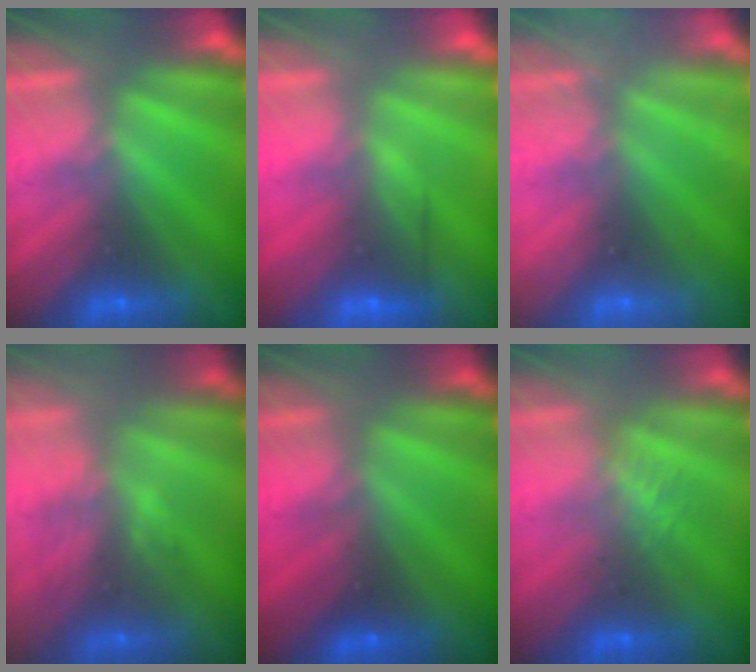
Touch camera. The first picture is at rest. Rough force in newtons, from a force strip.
{"total": 3.0}
{"total": 2.7}
{"total": 3.0}
{"total": 2.1}
{"total": 1.2}